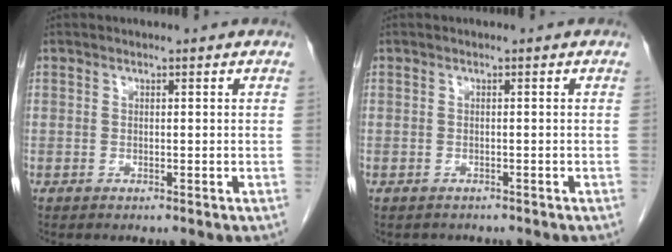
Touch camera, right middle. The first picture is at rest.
{"total": 1.6, "force": [-1.4, 0.8, 0.0], "torque": [-0.009, -0.002, -0.021]}